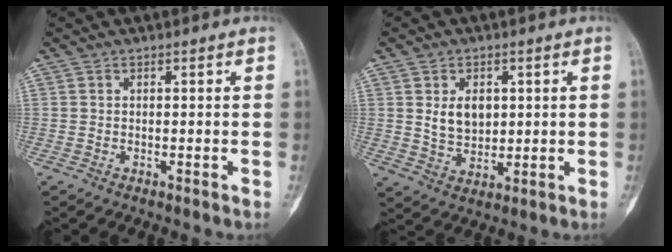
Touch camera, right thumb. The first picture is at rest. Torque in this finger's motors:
{"motor_torque": [0.36, 0.67, 0.34, -0.11, 0.00]}